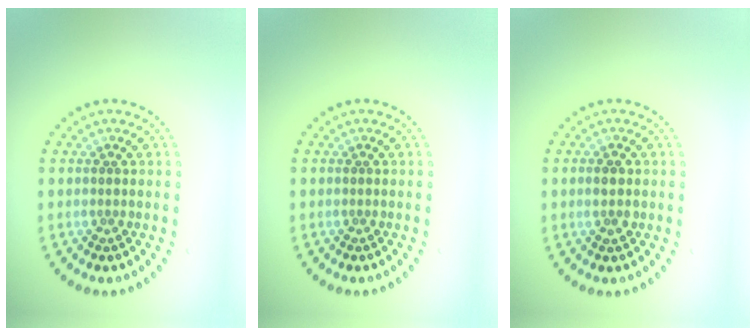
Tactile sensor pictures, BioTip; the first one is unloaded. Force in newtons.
{"total": 0.0}
{"total": 1.6, "press": 1.5, "slide": 0.5}